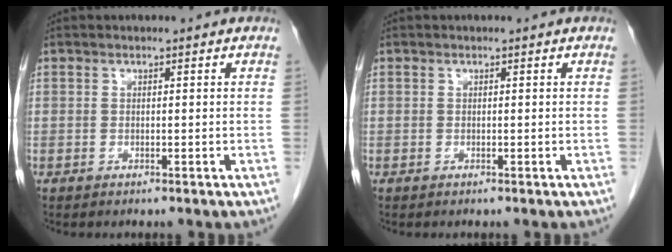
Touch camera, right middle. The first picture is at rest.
{"total": 0.0}